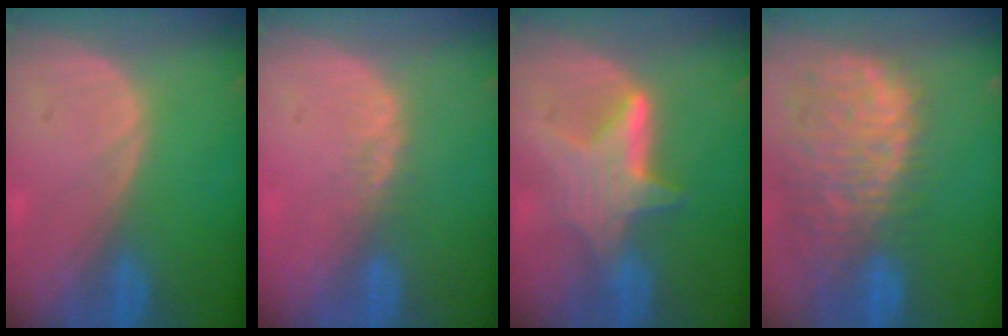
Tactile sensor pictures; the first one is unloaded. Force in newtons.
{"total": 2.1, "press": 1.7, "slide": 1.2}
{"total": 6.4, "press": 6.2, "slide": 1.7}
{"total": 13.7, "press": 11.2, "slide": 7.9}